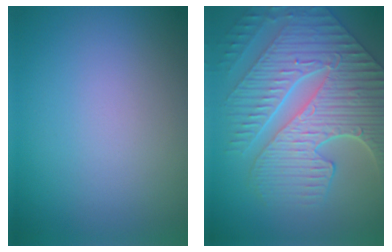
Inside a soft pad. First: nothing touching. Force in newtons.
{"total": 10.0, "press": 7.5, "slide": 6.7}